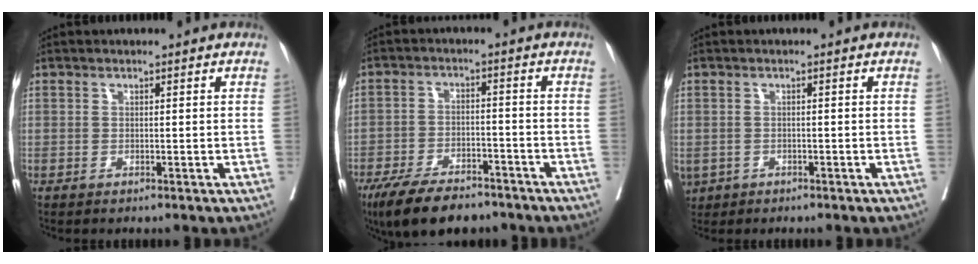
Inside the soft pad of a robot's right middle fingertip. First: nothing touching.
{"total": 11.2, "force": [-8.8, 3.6, 5.9], "torque": [-0.096, -0.013, -0.146]}
{"total": 3.6, "force": [-1.9, 2.8, 1.1], "torque": [-0.028, -0.003, -0.028]}